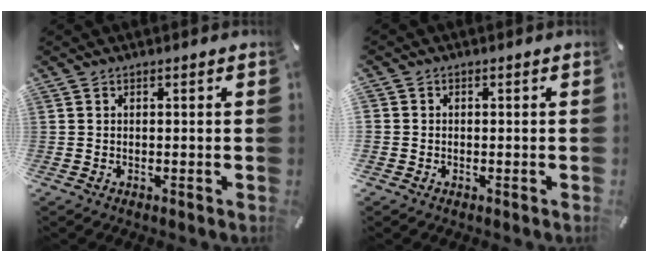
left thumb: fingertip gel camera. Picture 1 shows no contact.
{"total": 2.9, "force": [0.1, 2.9, -0.4], "torque": [0.013, 0.005, 0.000]}